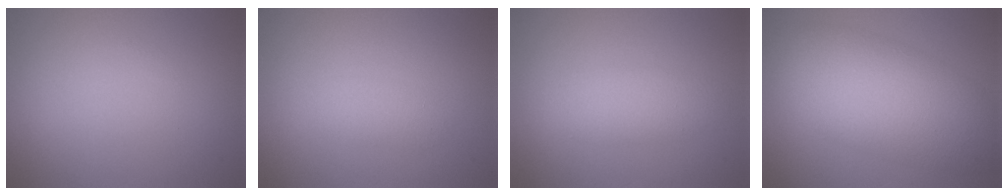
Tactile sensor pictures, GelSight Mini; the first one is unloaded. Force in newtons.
{"total": 1.2, "press": 1.2, "slide": 0.1}
{"total": 2.3, "press": 2.3, "slide": 0.1}
{"total": 8.6, "press": 8.6, "slide": 0.4}